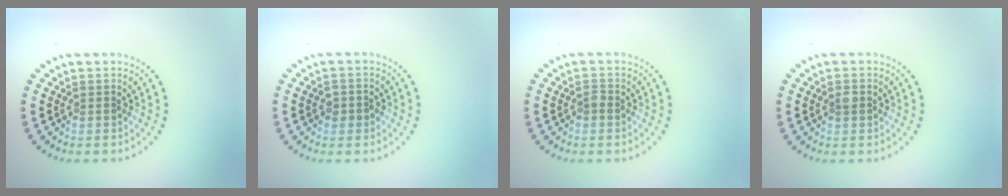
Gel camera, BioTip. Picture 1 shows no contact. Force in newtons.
{"total": 1.3, "press": 1.3, "slide": 0.2}
{"total": 0.6, "press": 0.5, "slide": 0.2}
{"total": 0.9, "press": 0.9, "slide": 0.1}